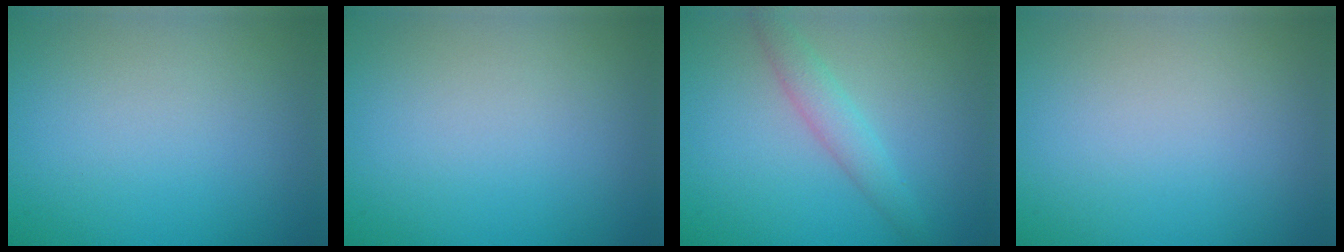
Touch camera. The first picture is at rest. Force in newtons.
{"total": 0.0}
{"total": 2.3, "press": 2.3, "slide": 0.1}
{"total": 0.0}